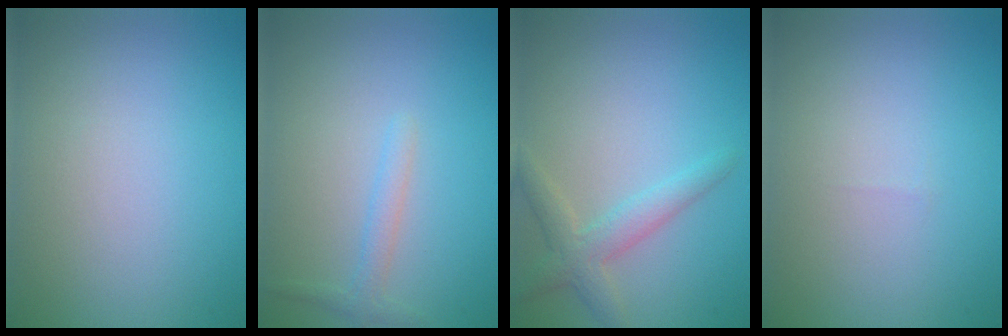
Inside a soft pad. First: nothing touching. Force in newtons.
{"total": 1.4, "press": 1.4, "slide": 0.1}
{"total": 2.8, "press": 2.8, "slide": 0.1}
{"total": 0.0}